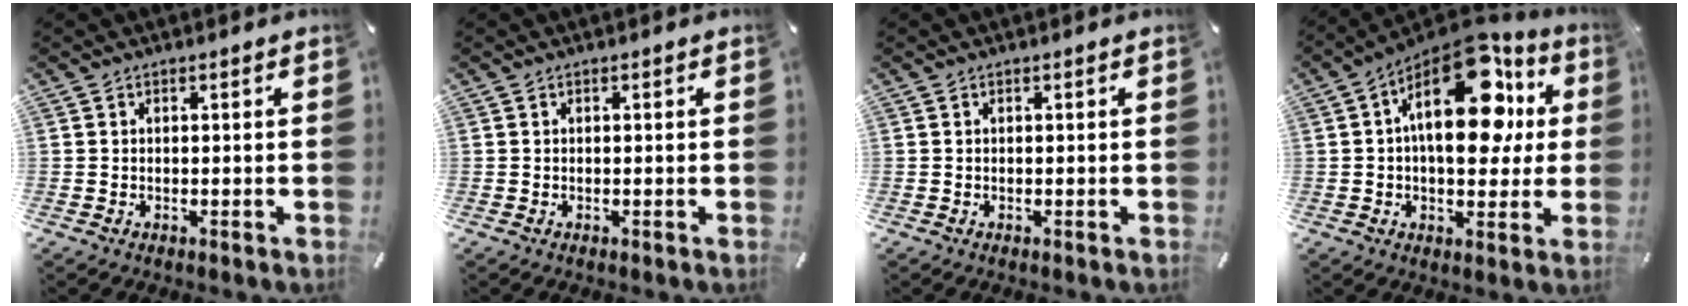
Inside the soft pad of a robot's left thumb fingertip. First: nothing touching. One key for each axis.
{"total": 0.0}
{"total": 0.0}
{"total": 22.5, "fx": 6.8, "fy": 12.4, "fz": 17.4, "tx": -0.260, "ty": -0.042, "tz": 0.114}